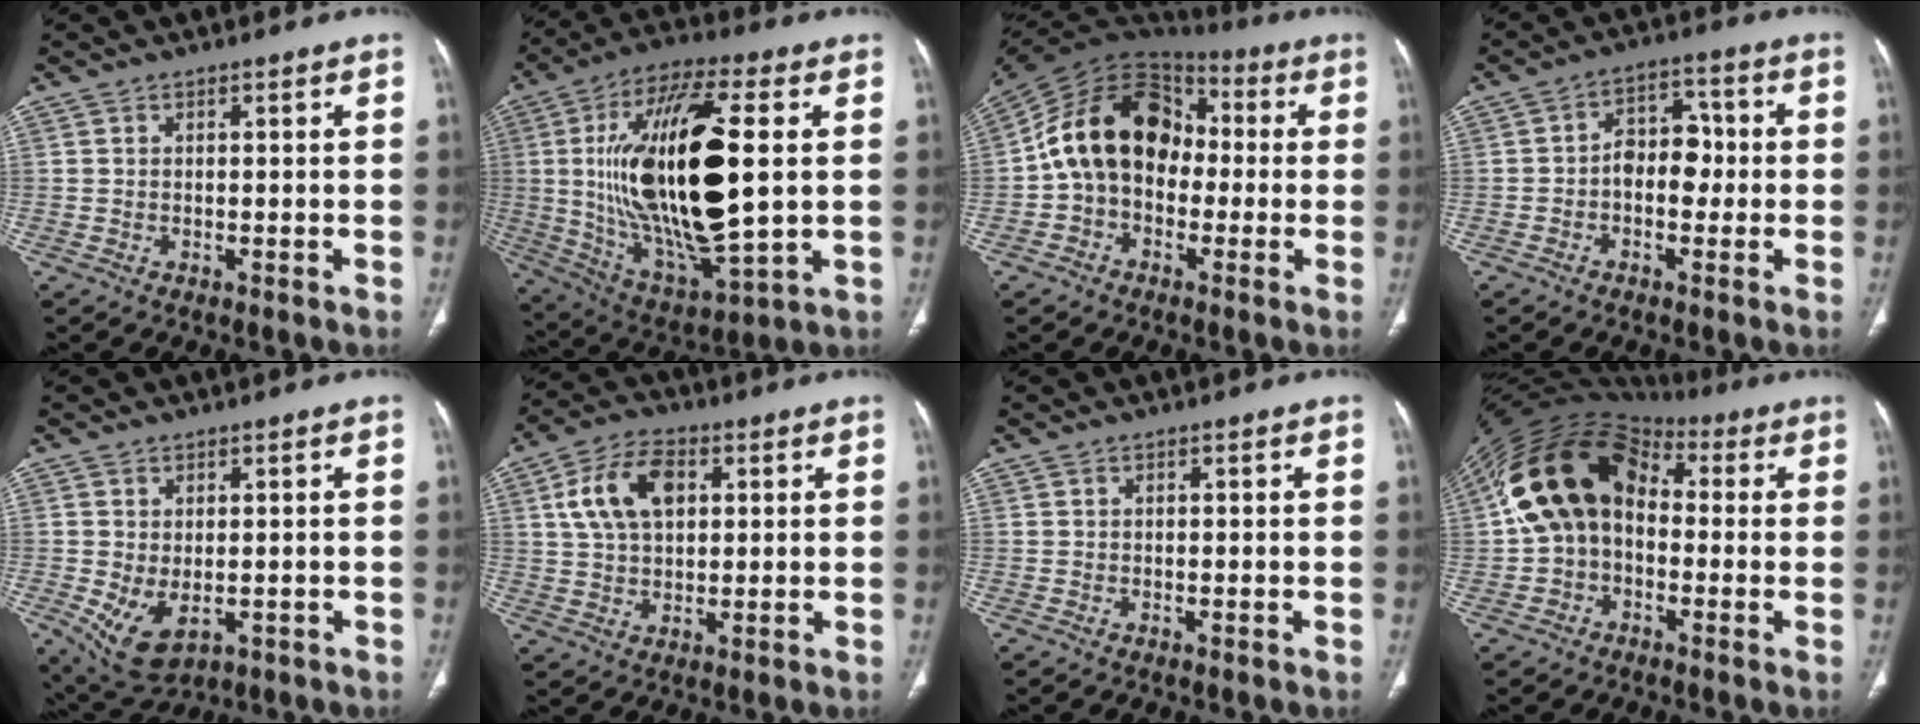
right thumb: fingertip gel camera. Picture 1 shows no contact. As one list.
[{"total": 28.4, "force": [2.6, 9.9, 26.5], "torque": [-0.503, -0.010, 0.051]}, {"total": 17.3, "force": [-0.5, 12.8, 11.7], "torque": [-0.175, 0.047, -0.023]}, {"total": 7.3, "force": [-0.9, 5.0, 5.2], "torque": [-0.048, 0.027, -0.024]}, {"total": 7.5, "force": [-1.5, 4.6, 5.7], "torque": [-0.102, -0.007, -0.004]}, {"total": 11.4, "force": [3.3, 7.1, 8.3], "torque": [-0.145, 0.008, 0.058]}, {"total": 0.0}, {"total": 17.0, "force": [1.0, 12.3, 11.7], "torque": [-0.204, 0.051, 0.006]}]